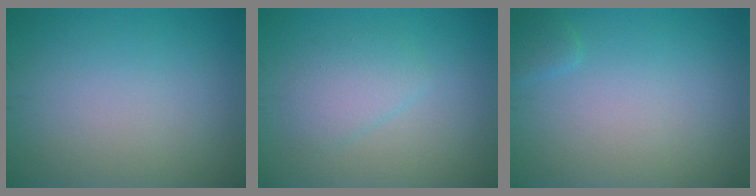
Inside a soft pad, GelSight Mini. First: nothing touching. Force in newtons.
{"total": 2.4, "press": 2.4, "slide": 0.2}
{"total": 1.0, "press": 1.0, "slide": 0.1}